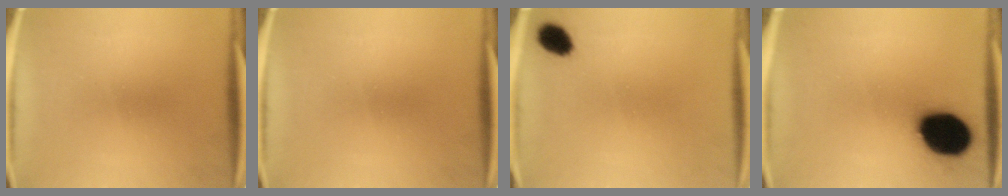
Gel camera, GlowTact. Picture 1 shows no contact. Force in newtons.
{"total": 0.0}
{"total": 4.8}
{"total": 18.7}